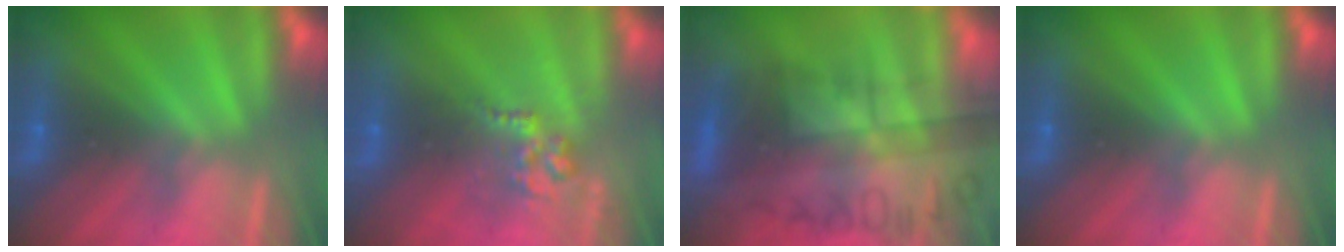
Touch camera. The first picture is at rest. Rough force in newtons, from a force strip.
{"total": 2.8}
{"total": 7.6}
{"total": 0.0}